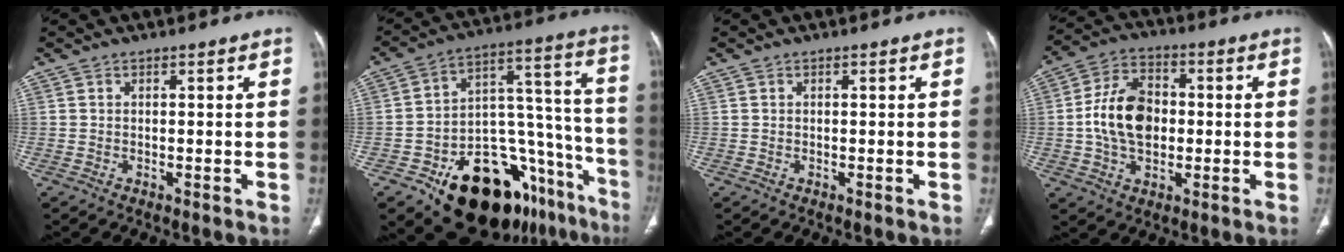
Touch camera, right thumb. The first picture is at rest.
{"total": 28.5, "force": [-14.9, 15.7, 18.5], "torque": [-0.175, 0.121, -0.207]}
{"total": 0.0}
{"total": 12.6, "force": [-0.3, 8.5, 9.3], "torque": [-0.155, 0.018, -0.011]}